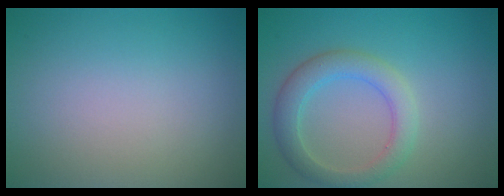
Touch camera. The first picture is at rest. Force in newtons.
{"total": 3.7, "press": 3.6, "slide": 0.2}